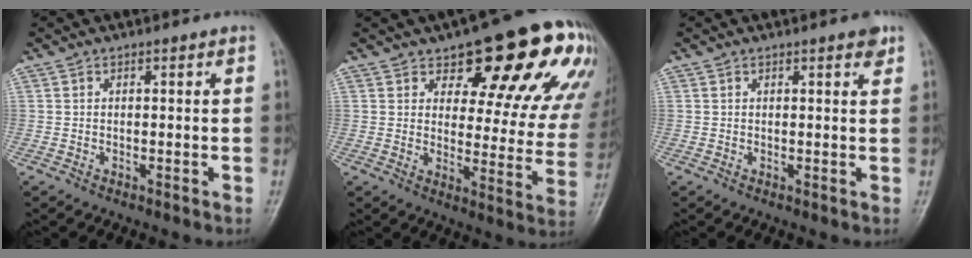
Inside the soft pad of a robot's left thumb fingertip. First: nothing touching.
{"total": 22.8, "force": [12.3, 9.3, 16.8], "torque": [-0.169, -0.041, 0.156]}
{"total": 2.0, "force": [1.3, 0.6, 1.4], "torque": [-0.014, -0.005, 0.013]}